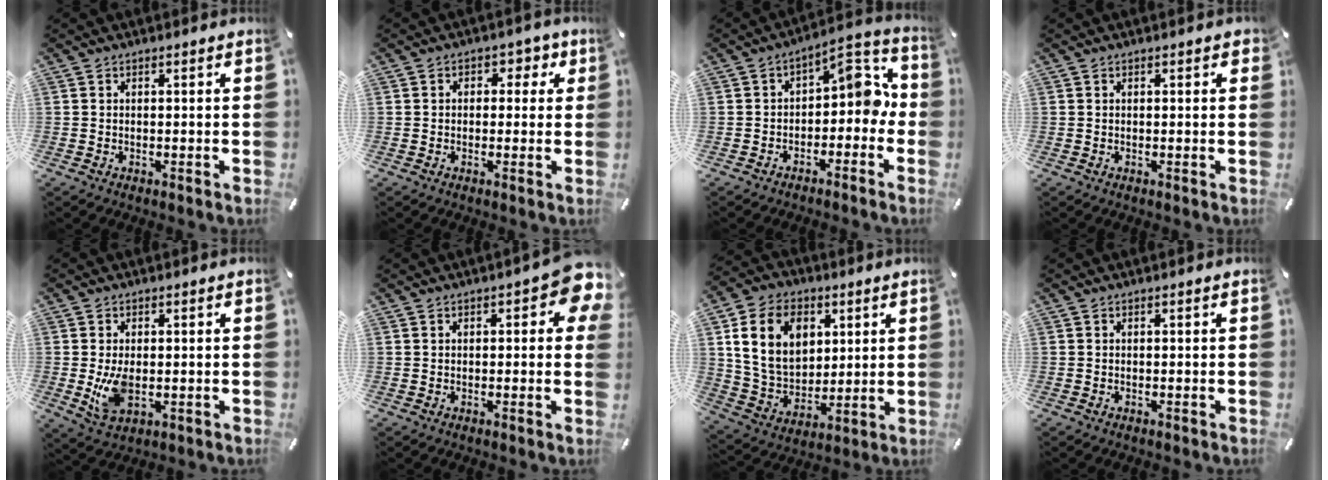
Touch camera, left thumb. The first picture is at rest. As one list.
[{"total": 3.3, "force": [0.0, 2.8, 1.8], "torque": [-0.015, 0.004, -0.009]}, {"total": 8.3, "force": [0.3, 5.0, 6.6], "torque": [-0.082, -0.007, -0.003]}, {"total": 0.6, "force": [0.2, 0.4, 0.4], "torque": [0.000, 0.000, 0.002]}, {"total": 6.6, "force": [-0.3, 3.9, 5.3], "torque": [-0.110, -0.011, -0.010]}, {"total": 7.3, "force": [2.5, 3.2, 6.1], "torque": [-0.068, -0.010, 0.036]}, {"total": 14.5, "force": [5.1, 11.2, 7.7], "torque": [-0.155, -0.007, 0.095]}, {"total": 0.0}]